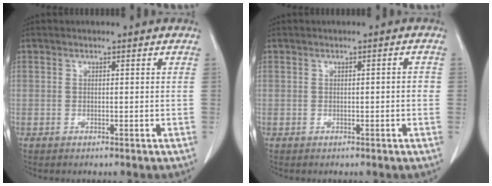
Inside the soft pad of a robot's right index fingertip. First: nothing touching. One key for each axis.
{"total": 1.6, "fx": -0.1, "fy": 0.3, "fz": 1.6, "tx": -0.020, "ty": 0.005, "tz": 0.000}